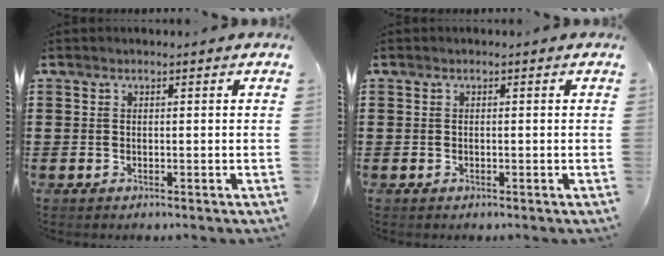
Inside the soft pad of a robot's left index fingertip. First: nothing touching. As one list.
[{"total": 0.0}]